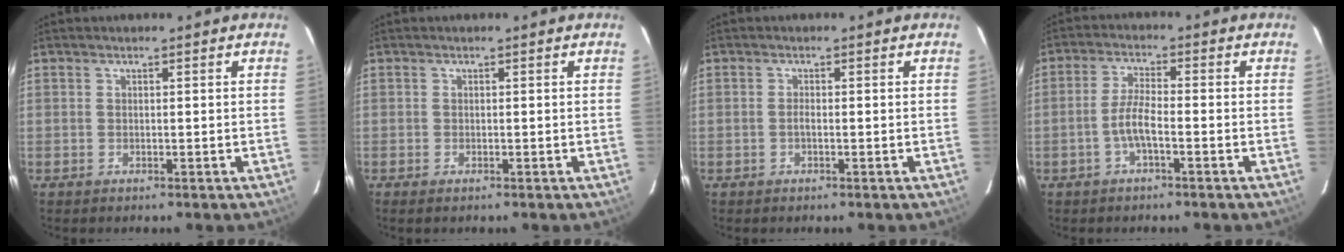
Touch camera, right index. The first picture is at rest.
{"total": 0.7, "force": [-0.6, 0.3, 0.3], "torque": [-0.007, -0.004, -0.011]}
{"total": 0.8, "force": [-0.3, 0.2, 0.7], "torque": [-0.013, 0.000, -0.007]}
{"total": 4.3, "force": [-1.9, 0.7, 3.8], "torque": [-0.083, 0.005, -0.037]}